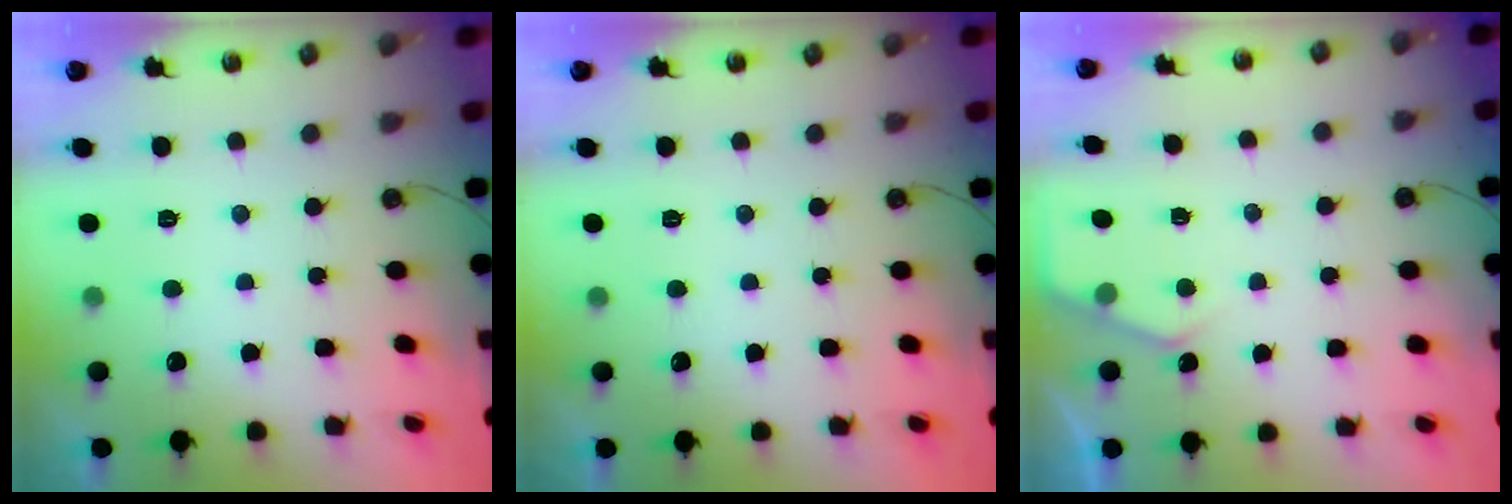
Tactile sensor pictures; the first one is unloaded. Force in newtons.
{"total": 0.0}
{"total": 3.9, "press": 3.9, "slide": 0.5}